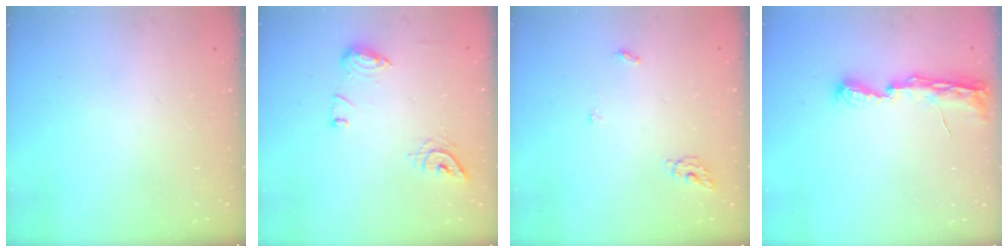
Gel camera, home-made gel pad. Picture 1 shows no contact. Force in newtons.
{"total": 9.8, "press": 9.8, "slide": 0.6}
{"total": 5.0, "press": 5.0, "slide": 0.3}
{"total": 7.6, "press": 7.5, "slide": 0.6}